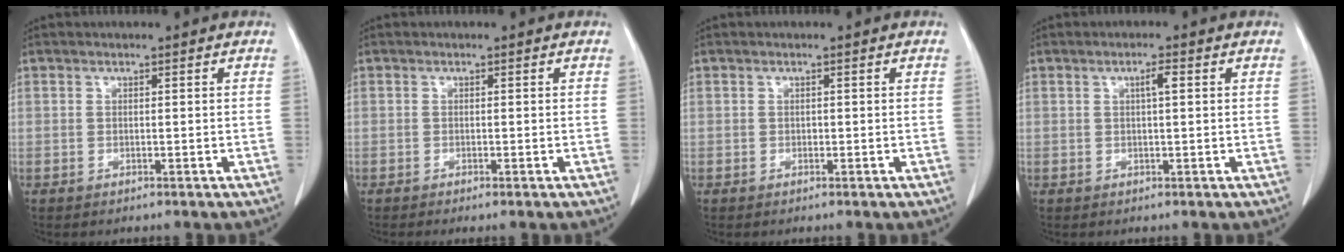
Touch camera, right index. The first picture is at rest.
{"total": 0.7, "force": [-0.4, -0.2, 0.5], "torque": [-0.011, -0.002, -0.007]}
{"total": 0.0}
{"total": 1.8, "force": [0.5, 0.1, 1.7], "torque": [-0.030, 0.004, 0.008]}